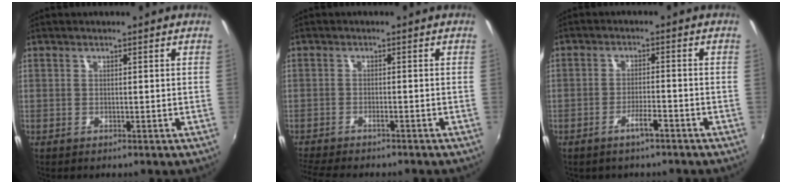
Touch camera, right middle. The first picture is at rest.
{"total": 7.0, "force": [-6.2, 1.0, 3.1], "torque": [-0.082, -0.018, -0.102]}
{"total": 3.3, "force": [-2.4, 0.6, 2.1], "torque": [-0.048, 0.002, -0.037]}